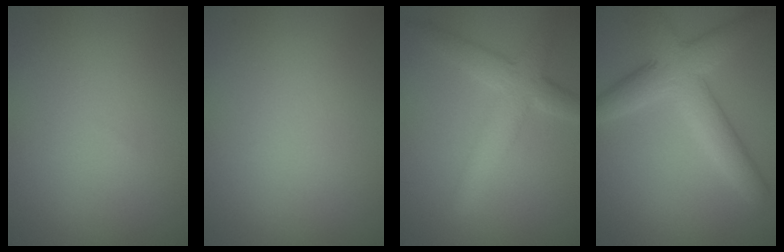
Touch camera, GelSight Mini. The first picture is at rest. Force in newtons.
{"total": 0.0}
{"total": 4.3, "press": 4.3, "slide": 0.2}
{"total": 5.9, "press": 5.9, "slide": 0.3}